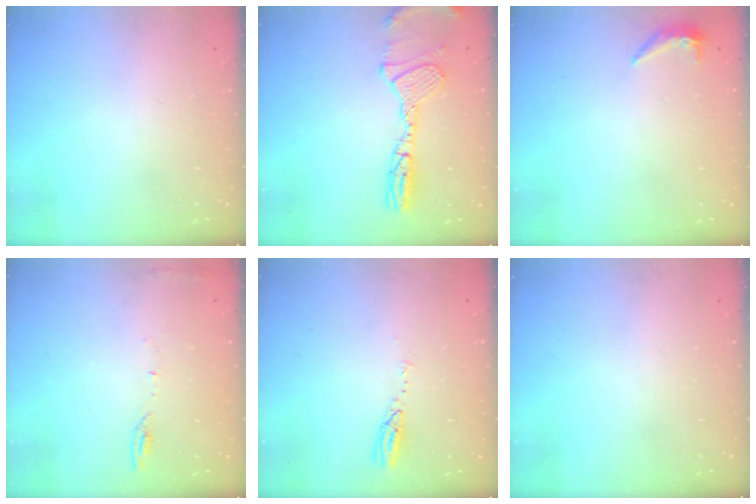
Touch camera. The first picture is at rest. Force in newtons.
{"total": 13.4, "press": 13.1, "slide": 2.6}
{"total": 9.6, "press": 5.9, "slide": 7.6}
{"total": 6.0, "press": 5.9, "slide": 0.9}
{"total": 3.7, "press": 3.7, "slide": 0.1}
{"total": 0.0}